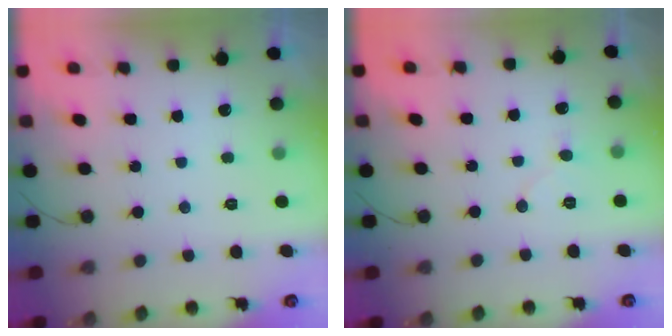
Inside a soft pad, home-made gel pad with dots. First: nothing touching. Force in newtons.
{"total": 5.8, "press": 5.8, "slide": 0.5}